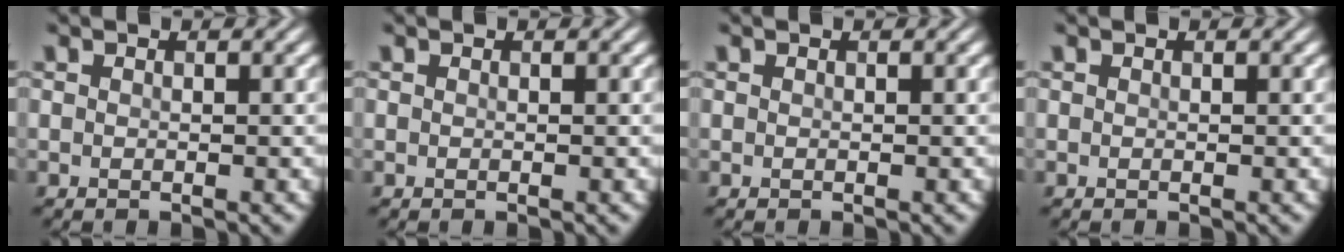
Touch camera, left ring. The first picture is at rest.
{"total": 0.0}
{"total": 0.0}
{"total": 0.0}